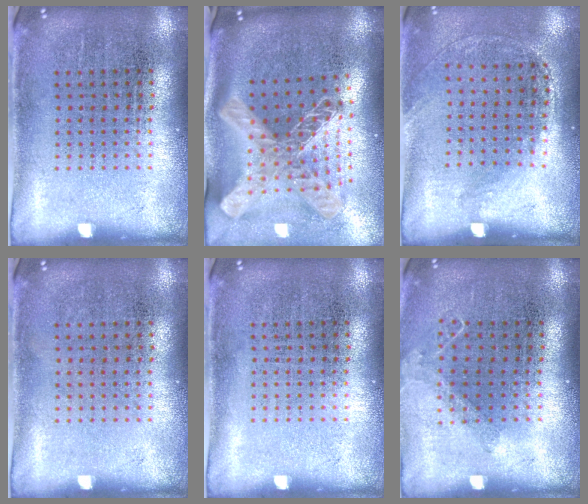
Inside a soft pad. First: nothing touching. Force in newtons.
{"total": 2.9, "press": 2.0, "slide": 2.1}
{"total": 1.3, "press": 0.9, "slide": 0.9}
{"total": 0.0}
{"total": 0.0}
{"total": 0.9, "press": 0.9, "slide": 0.1}